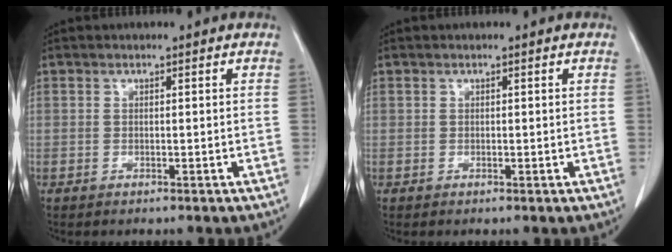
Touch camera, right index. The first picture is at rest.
{"total": 0.0}